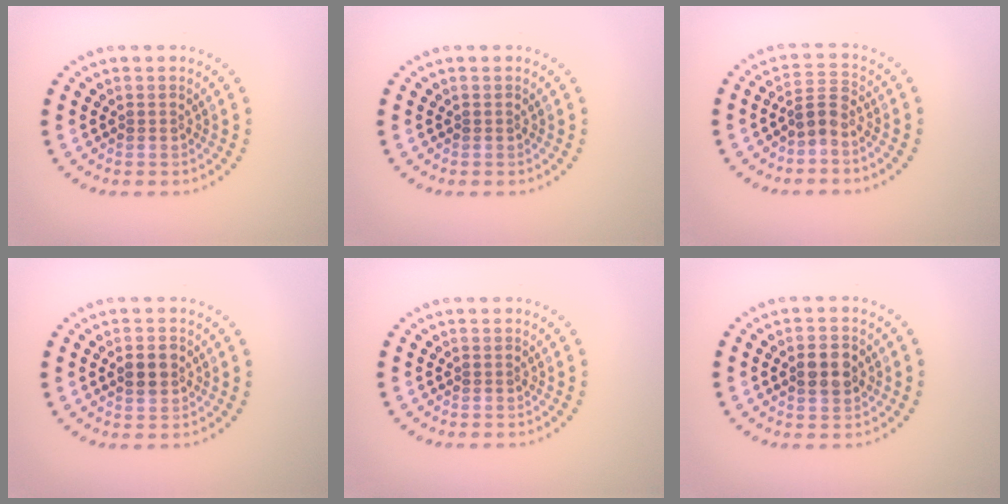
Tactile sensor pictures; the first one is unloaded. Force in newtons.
{"total": 0.0}
{"total": 2.2, "press": 1.6, "slide": 1.5}
{"total": 2.5, "press": 2.5, "slide": 0.1}
{"total": 0.0}
{"total": 3.3, "press": 3.3, "slide": 0.2}